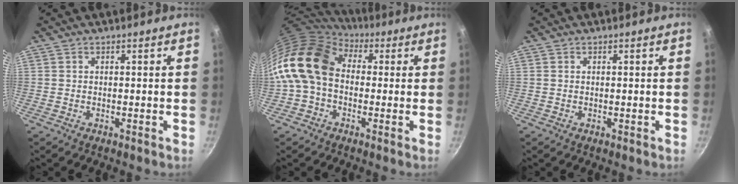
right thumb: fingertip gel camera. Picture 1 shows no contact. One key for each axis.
{"total": 14.9, "fx": 1.1, "fy": 11.1, "fz": 10.0, "tx": -0.175, "ty": 0.025, "tz": -0.002}
{"total": 0.0}